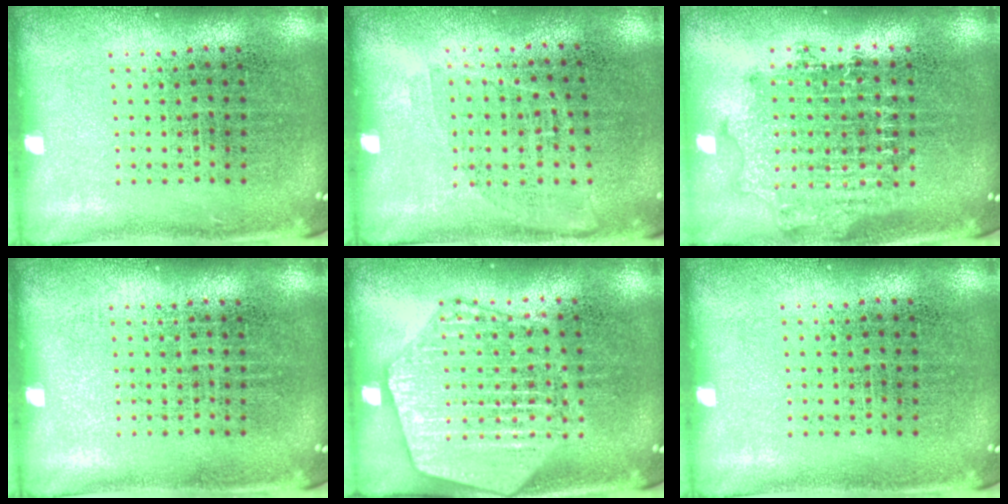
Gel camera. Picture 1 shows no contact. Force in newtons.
{"total": 1.0, "press": 0.8, "slide": 0.6}
{"total": 1.9, "press": 1.5, "slide": 1.1}
{"total": 0.0}
{"total": 2.2, "press": 2.2, "slide": 0.2}
{"total": 0.0}